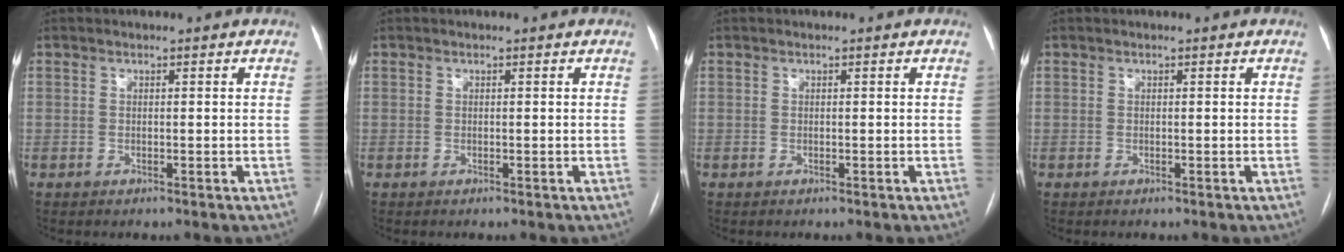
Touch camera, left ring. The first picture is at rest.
{"total": 0.0}
{"total": 0.0}
{"total": 0.0}